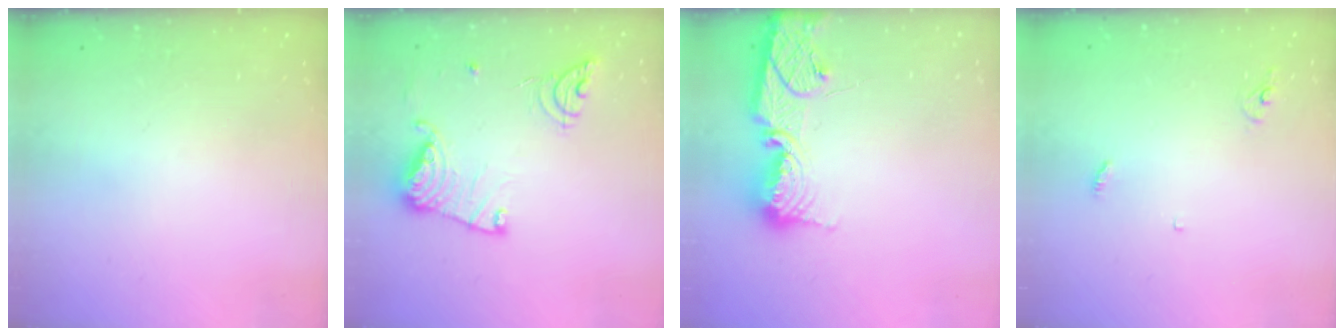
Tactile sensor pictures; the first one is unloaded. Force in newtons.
{"total": 15.6, "press": 15.5, "slide": 1.5}
{"total": 14.0, "press": 14.0, "slide": 1.1}
{"total": 2.9, "press": 2.9, "slide": 0.2}